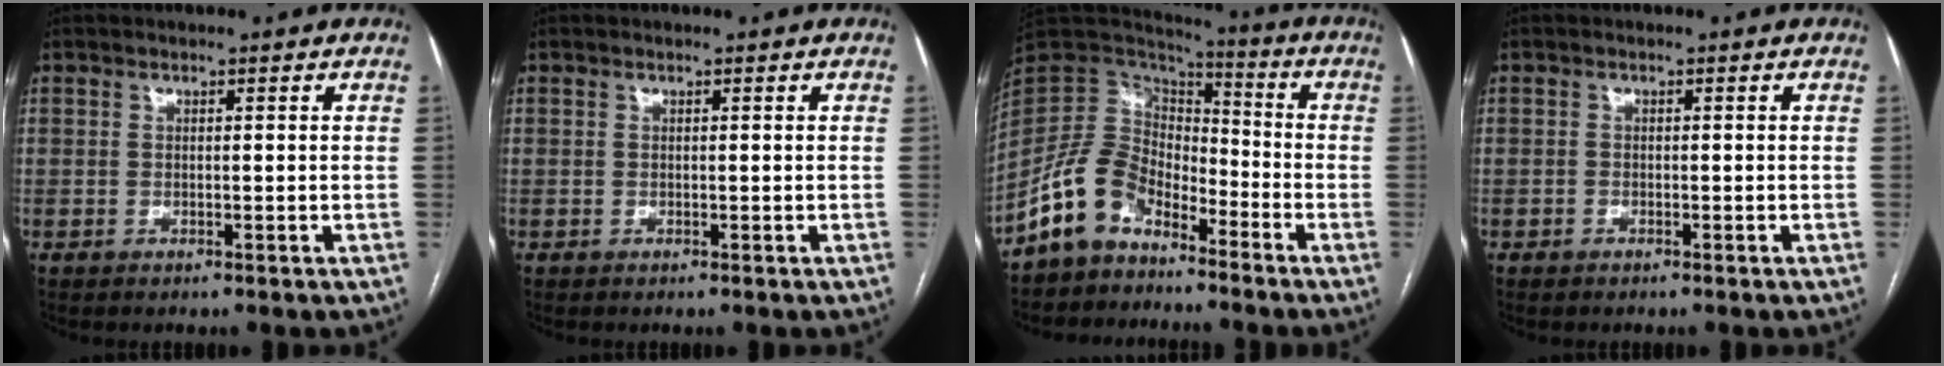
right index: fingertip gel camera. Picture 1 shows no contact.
{"total": 0.0}
{"total": 10.6, "force": [-7.5, 6.2, 4.3], "torque": [-0.092, 0.035, -0.151]}
{"total": 0.6, "force": [-0.5, 0.4, 0.1], "torque": [-0.005, 0.002, -0.009]}